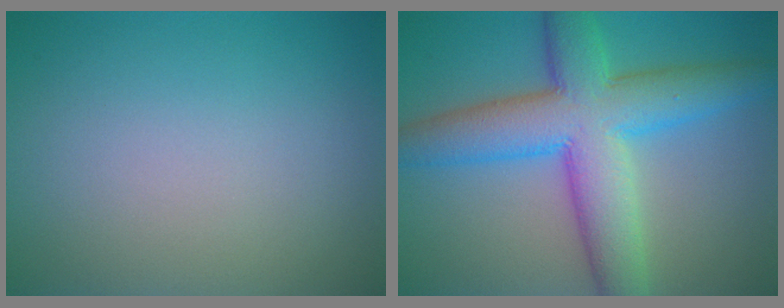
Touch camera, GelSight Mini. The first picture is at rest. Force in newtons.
{"total": 9.8, "press": 9.8, "slide": 0.0}